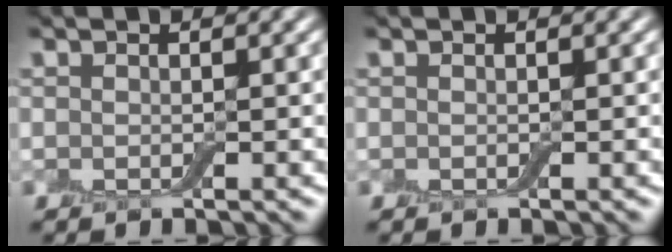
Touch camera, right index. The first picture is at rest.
{"total": 0.0}